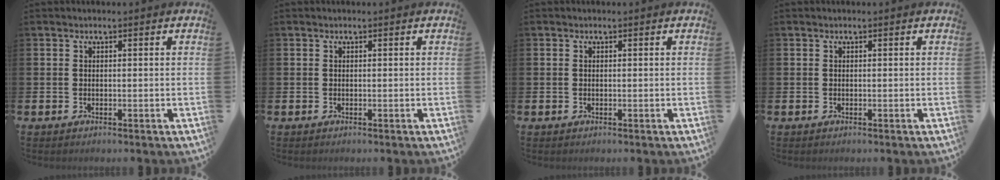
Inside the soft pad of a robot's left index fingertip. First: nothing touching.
{"total": 0.0}
{"total": 0.0}
{"total": 0.0}